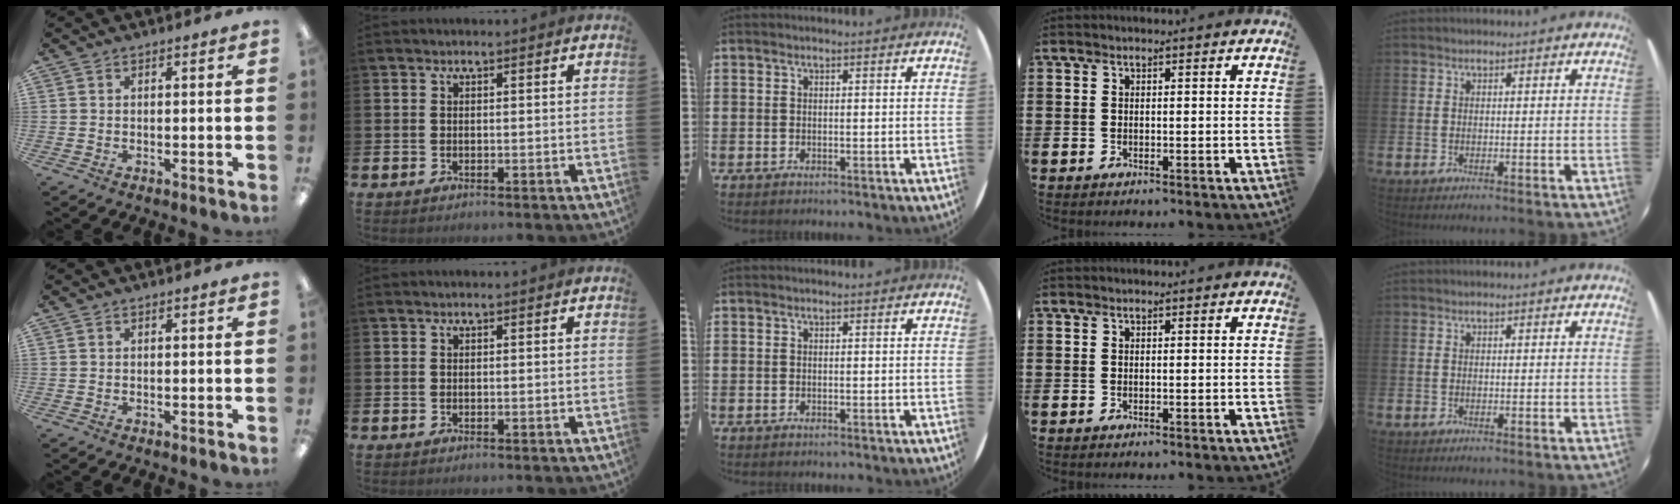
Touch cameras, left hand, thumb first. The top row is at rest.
{}